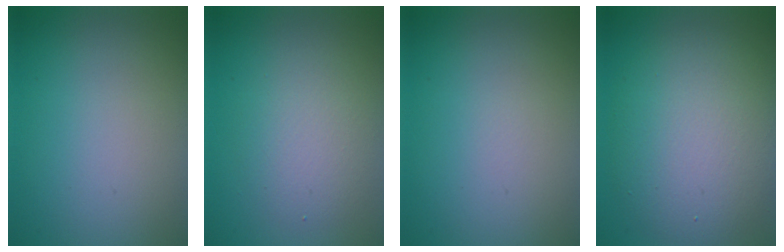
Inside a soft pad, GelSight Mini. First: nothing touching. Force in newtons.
{"total": 3.4, "press": 3.4, "slide": 0.2}
{"total": 0.0}
{"total": 8.3, "press": 8.3, "slide": 0.7}